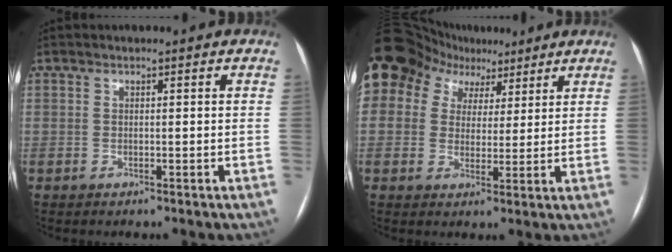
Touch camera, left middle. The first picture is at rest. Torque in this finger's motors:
{"motor_torque": [1.43, -0.71, 1.06, 0.21]}